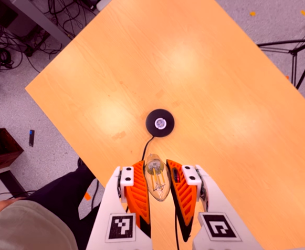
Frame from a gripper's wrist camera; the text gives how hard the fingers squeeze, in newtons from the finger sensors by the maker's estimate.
{"total": 22.6, "left": 25.7, "right": 19.6}